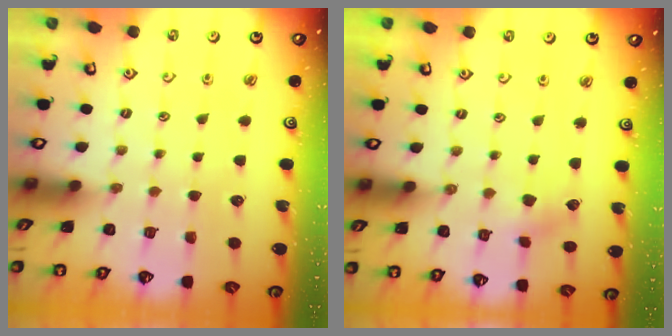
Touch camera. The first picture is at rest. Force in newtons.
{"total": 2.7, "press": 2.7, "slide": 0.4}